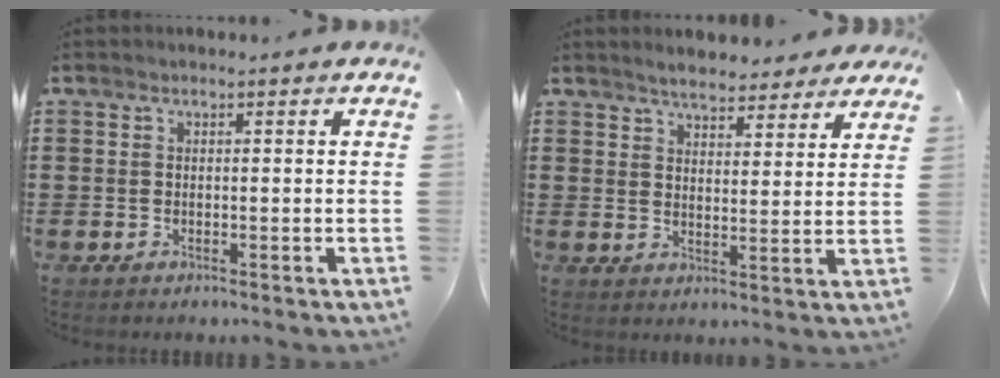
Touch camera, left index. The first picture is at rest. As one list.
[{"total": 4.4, "force": [4.2, 0.9, 1.0], "torque": [-0.035, -0.010, 0.078]}]